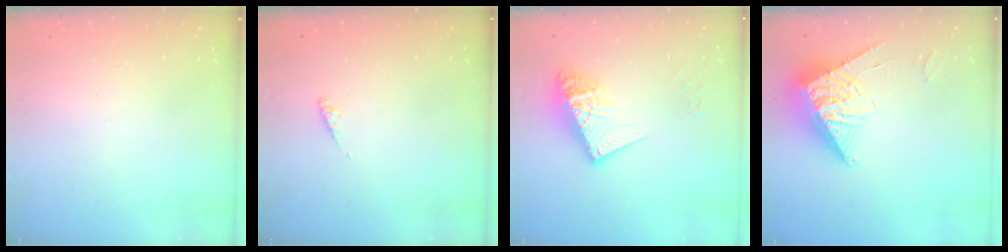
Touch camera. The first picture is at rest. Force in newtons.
{"total": 1.4, "press": 1.4, "slide": 0.2}
{"total": 15.9, "press": 15.8, "slide": 1.7}
{"total": 14.4, "press": 14.3, "slide": 1.5}